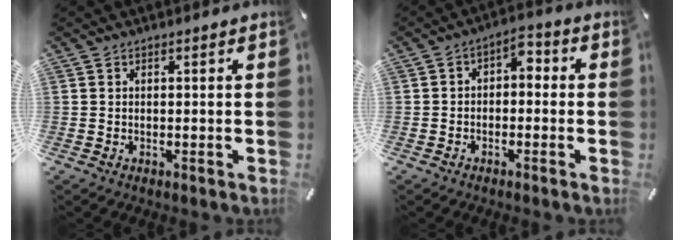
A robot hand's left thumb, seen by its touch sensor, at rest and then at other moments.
{"total": 3.7, "force": [-2.3, 2.4, 1.7], "torque": [-0.029, 0.018, -0.046]}